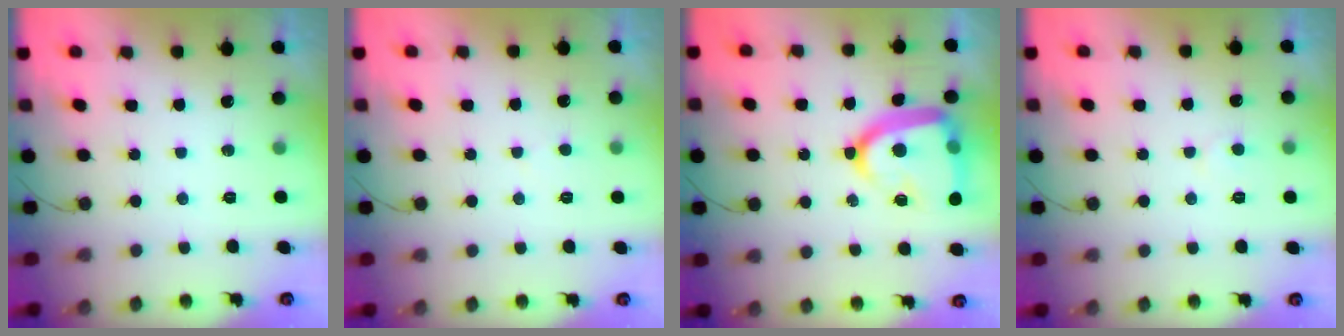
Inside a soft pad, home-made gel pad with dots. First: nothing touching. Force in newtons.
{"total": 2.8, "press": 2.8, "slide": 0.3}
{"total": 19.2, "press": 19.1, "slide": 1.7}
{"total": 3.6, "press": 3.6, "slide": 0.3}